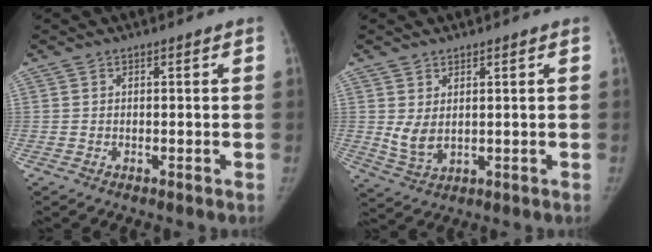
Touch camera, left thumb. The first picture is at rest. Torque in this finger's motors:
{"motor_torque": [0.69, 0.93, 0.92, -0.77, 0.17]}